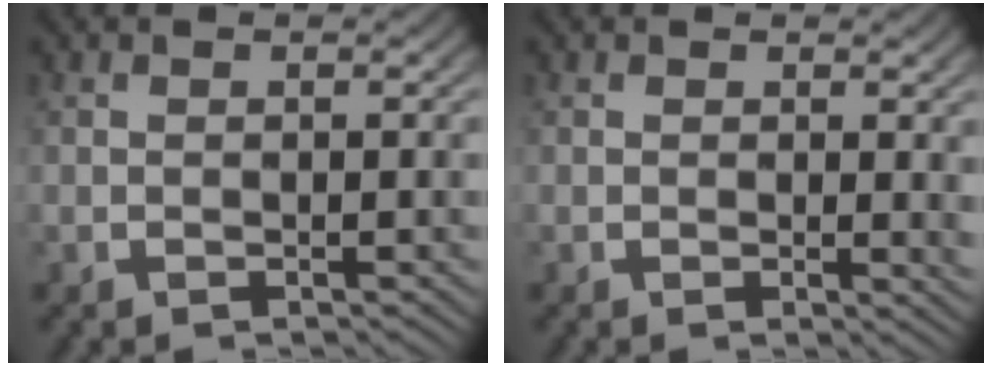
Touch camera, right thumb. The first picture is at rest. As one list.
[{"total": 1.2, "force": [0.5, 0.3, 1.0], "torque": [-0.006, -0.005, 0.006]}]